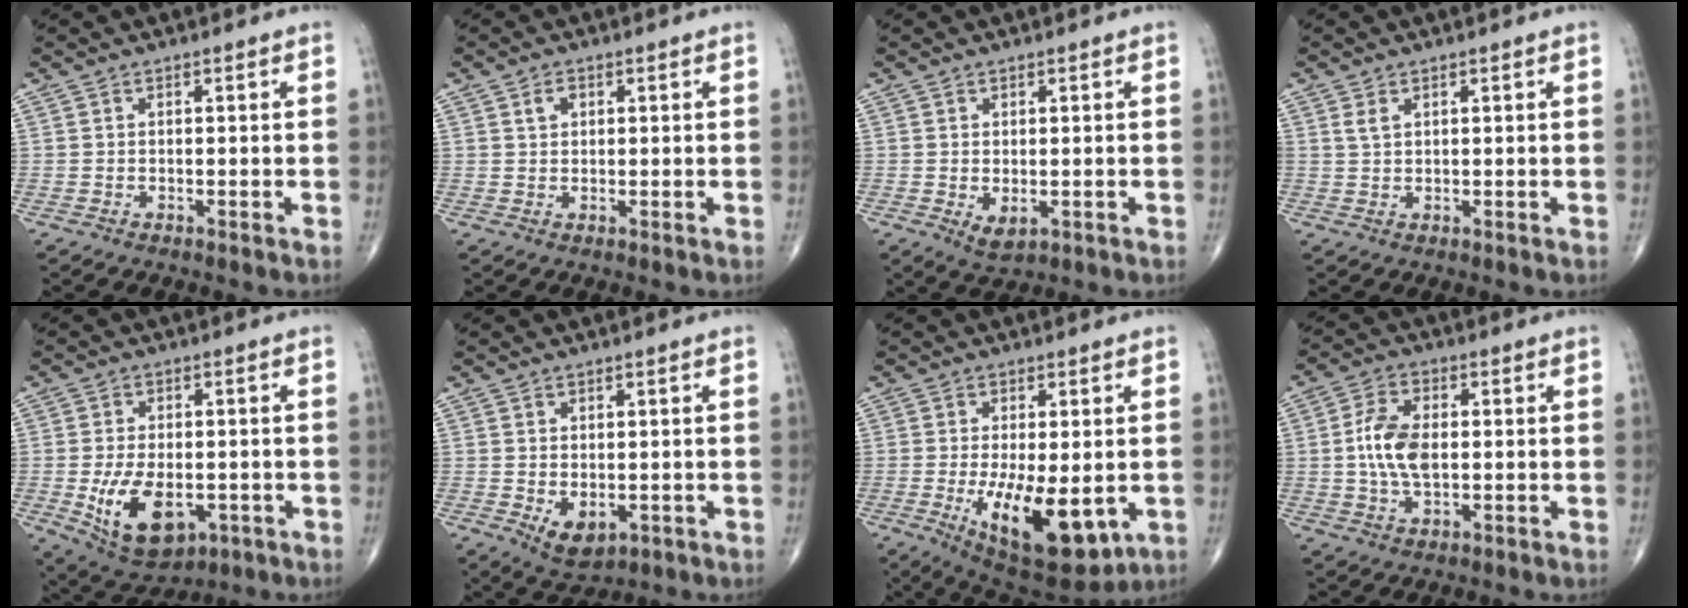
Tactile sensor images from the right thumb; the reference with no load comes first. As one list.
[{"total": 2.0, "force": [0.8, 1.5, 1.1], "torque": [-0.013, 0.000, 0.013]}, {"total": 3.2, "force": [-0.5, 1.9, 2.5], "torque": [-0.036, -0.007, 0.001]}, {"total": 1.7, "force": [0.9, 0.9, 1.1], "torque": [-0.022, 0.002, 0.023]}, {"total": 12.7, "force": [-3.2, 7.4, 9.8], "torque": [-0.154, -0.003, -0.034]}, {"total": 5.6, "force": [-1.1, 3.6, 4.2], "torque": [-0.056, -0.011, -0.004]}, {"total": 15.1, "force": [-3.5, 6.4, 13.2], "torque": [-0.203, -0.025, -0.034]}, {"total": 8.6, "force": [0.1, 4.8, 7.2], "torque": [-0.140, 0.005, 0.000]}]